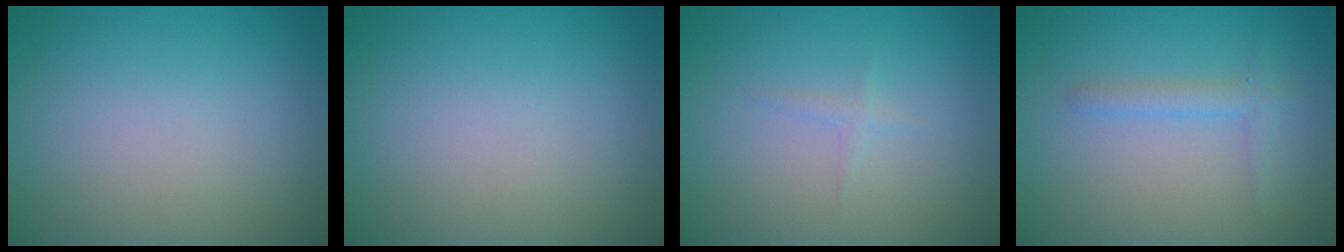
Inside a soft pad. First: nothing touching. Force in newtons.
{"total": 0.0}
{"total": 0.7, "press": 0.7, "slide": 0.1}
{"total": 1.7, "press": 1.7, "slide": 0.1}